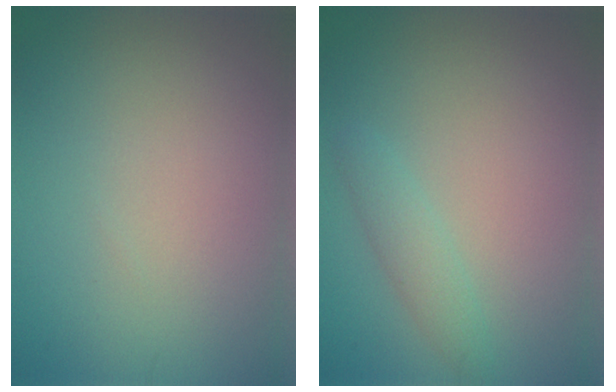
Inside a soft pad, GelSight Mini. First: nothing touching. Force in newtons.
{"total": 1.9, "press": 1.9, "slide": 0.1}